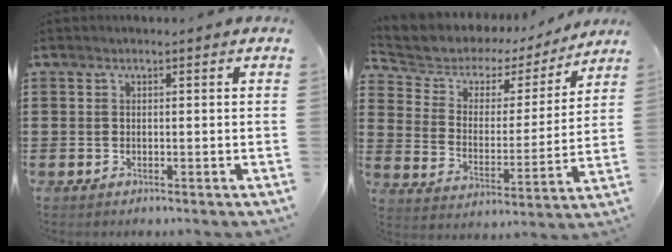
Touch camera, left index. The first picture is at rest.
{"total": 4.4, "force": [3.1, 3.0, 0.8], "torque": [-0.044, -0.018, 0.045]}